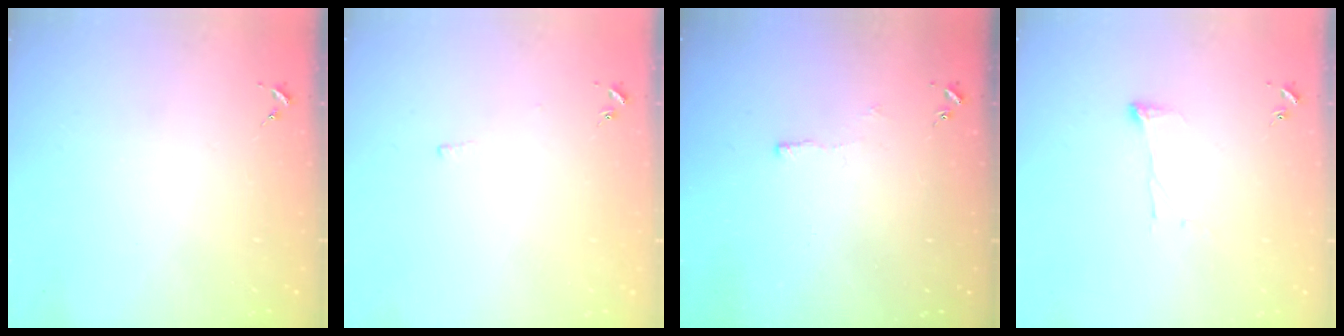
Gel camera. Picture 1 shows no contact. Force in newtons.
{"total": 2.2, "press": 2.2, "slide": 0.5}
{"total": 2.8, "press": 2.8, "slide": 0.6}
{"total": 5.8, "press": 5.8, "slide": 0.5}